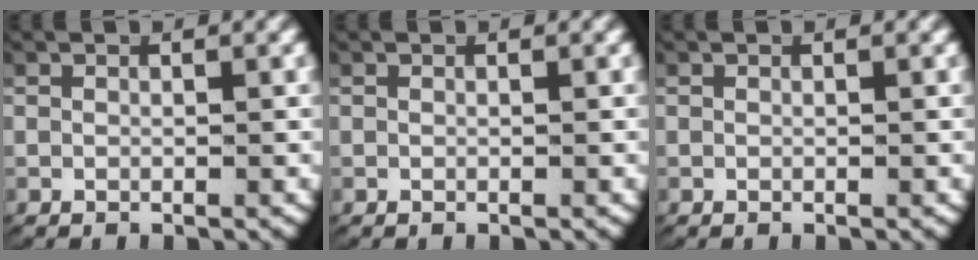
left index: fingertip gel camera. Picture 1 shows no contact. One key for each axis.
{"total": 0.0}
{"total": 0.0}